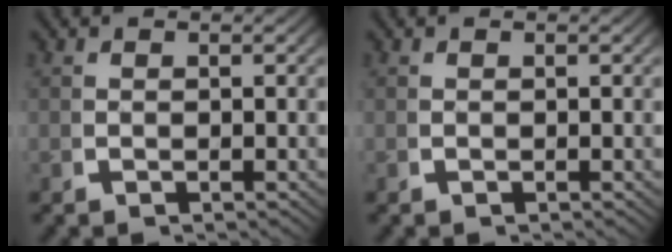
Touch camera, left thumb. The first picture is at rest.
{"total": 0.0}